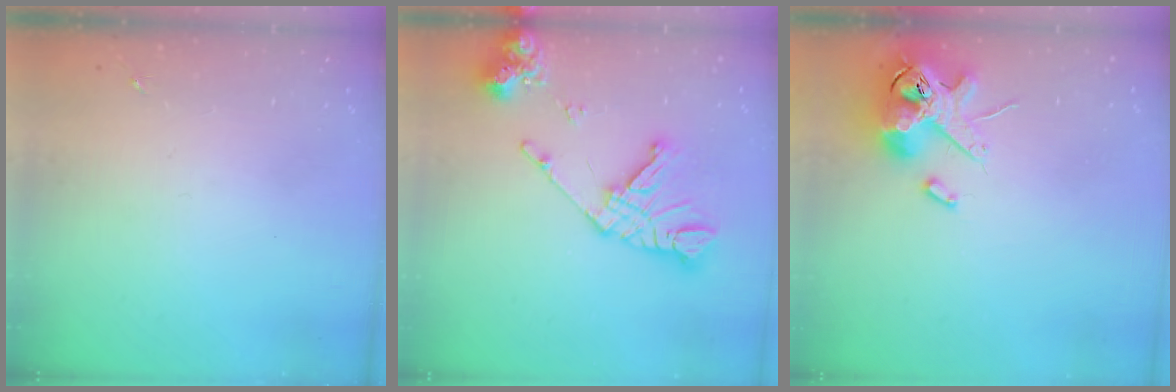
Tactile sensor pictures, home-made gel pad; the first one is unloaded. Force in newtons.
{"total": 16.6, "press": 16.5, "slide": 2.0}
{"total": 14.5, "press": 14.3, "slide": 2.4}